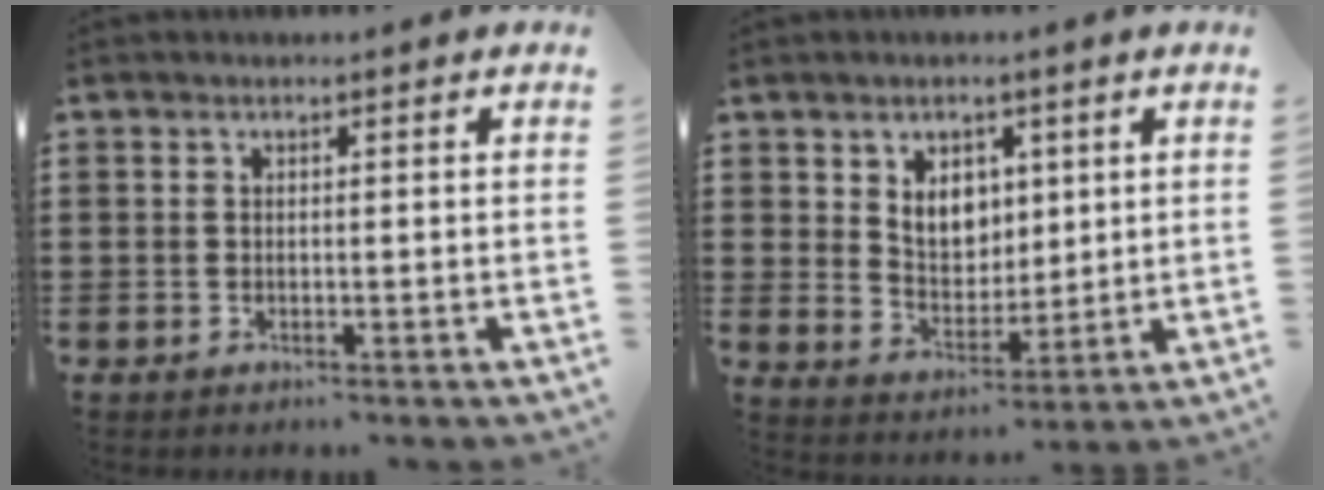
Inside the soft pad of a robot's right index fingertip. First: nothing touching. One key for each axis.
{"total": 5.7, "fx": 2.3, "fy": 4.4, "fz": 2.8, "tx": -0.056, "ty": 0.007, "tz": 0.039}